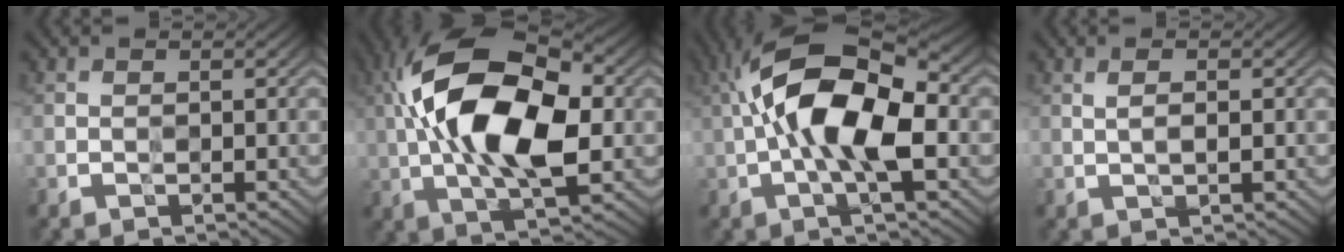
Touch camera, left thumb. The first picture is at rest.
{"total": 16.8, "force": [1.1, 8.1, 14.6], "torque": [-0.268, 0.026, 0.006]}
{"total": 14.0, "force": [-0.1, 5.8, 12.8], "torque": [-0.239, 0.025, -0.013]}
{"total": 1.8, "force": [0.3, 0.3, 1.7], "torque": [-0.031, 0.002, 0.006]}